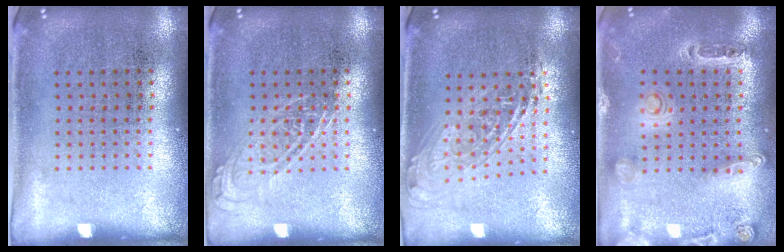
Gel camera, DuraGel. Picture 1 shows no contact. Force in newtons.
{"total": 1.8, "press": 1.8, "slide": 0.2}
{"total": 1.7, "press": 1.3, "slide": 1.0}
{"total": 0.9, "press": 0.9, "slide": 0.2}